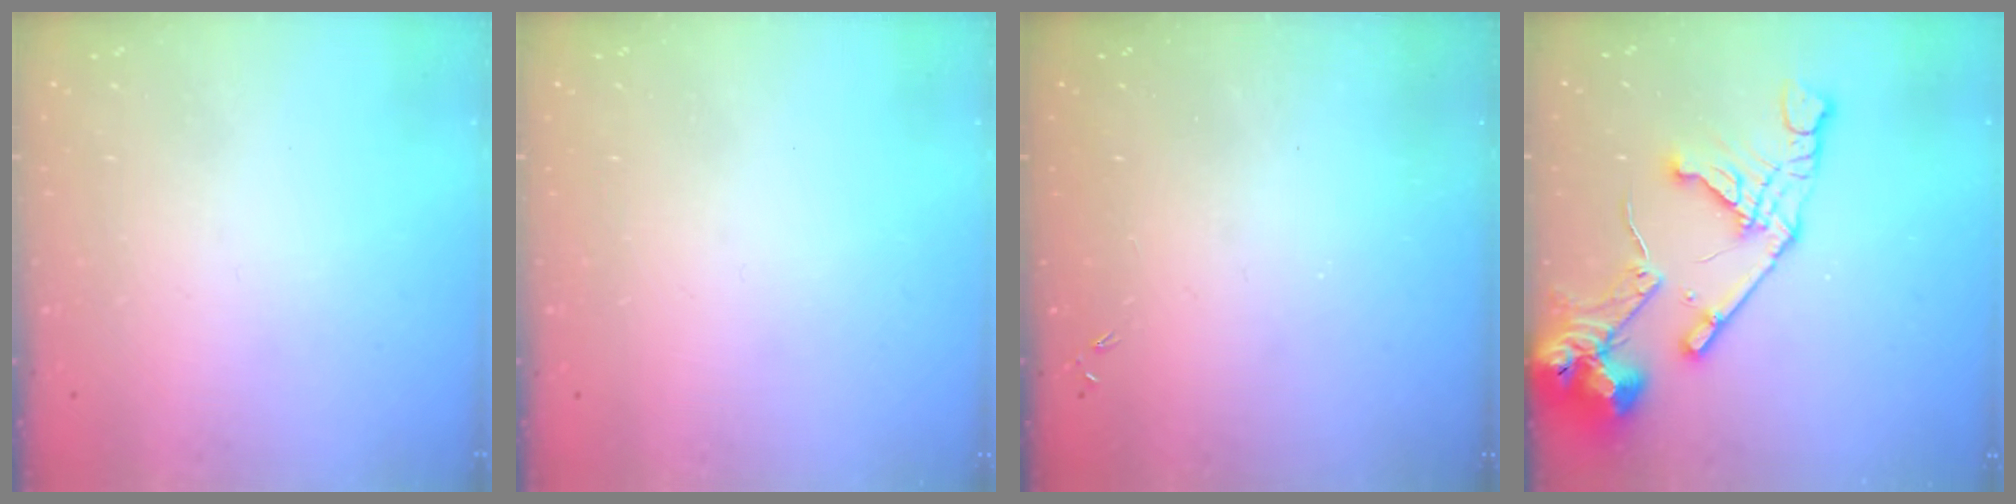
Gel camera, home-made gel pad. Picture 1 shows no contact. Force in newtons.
{"total": 0.0}
{"total": 0.0}
{"total": 18.4, "press": 18.3, "slide": 2.1}